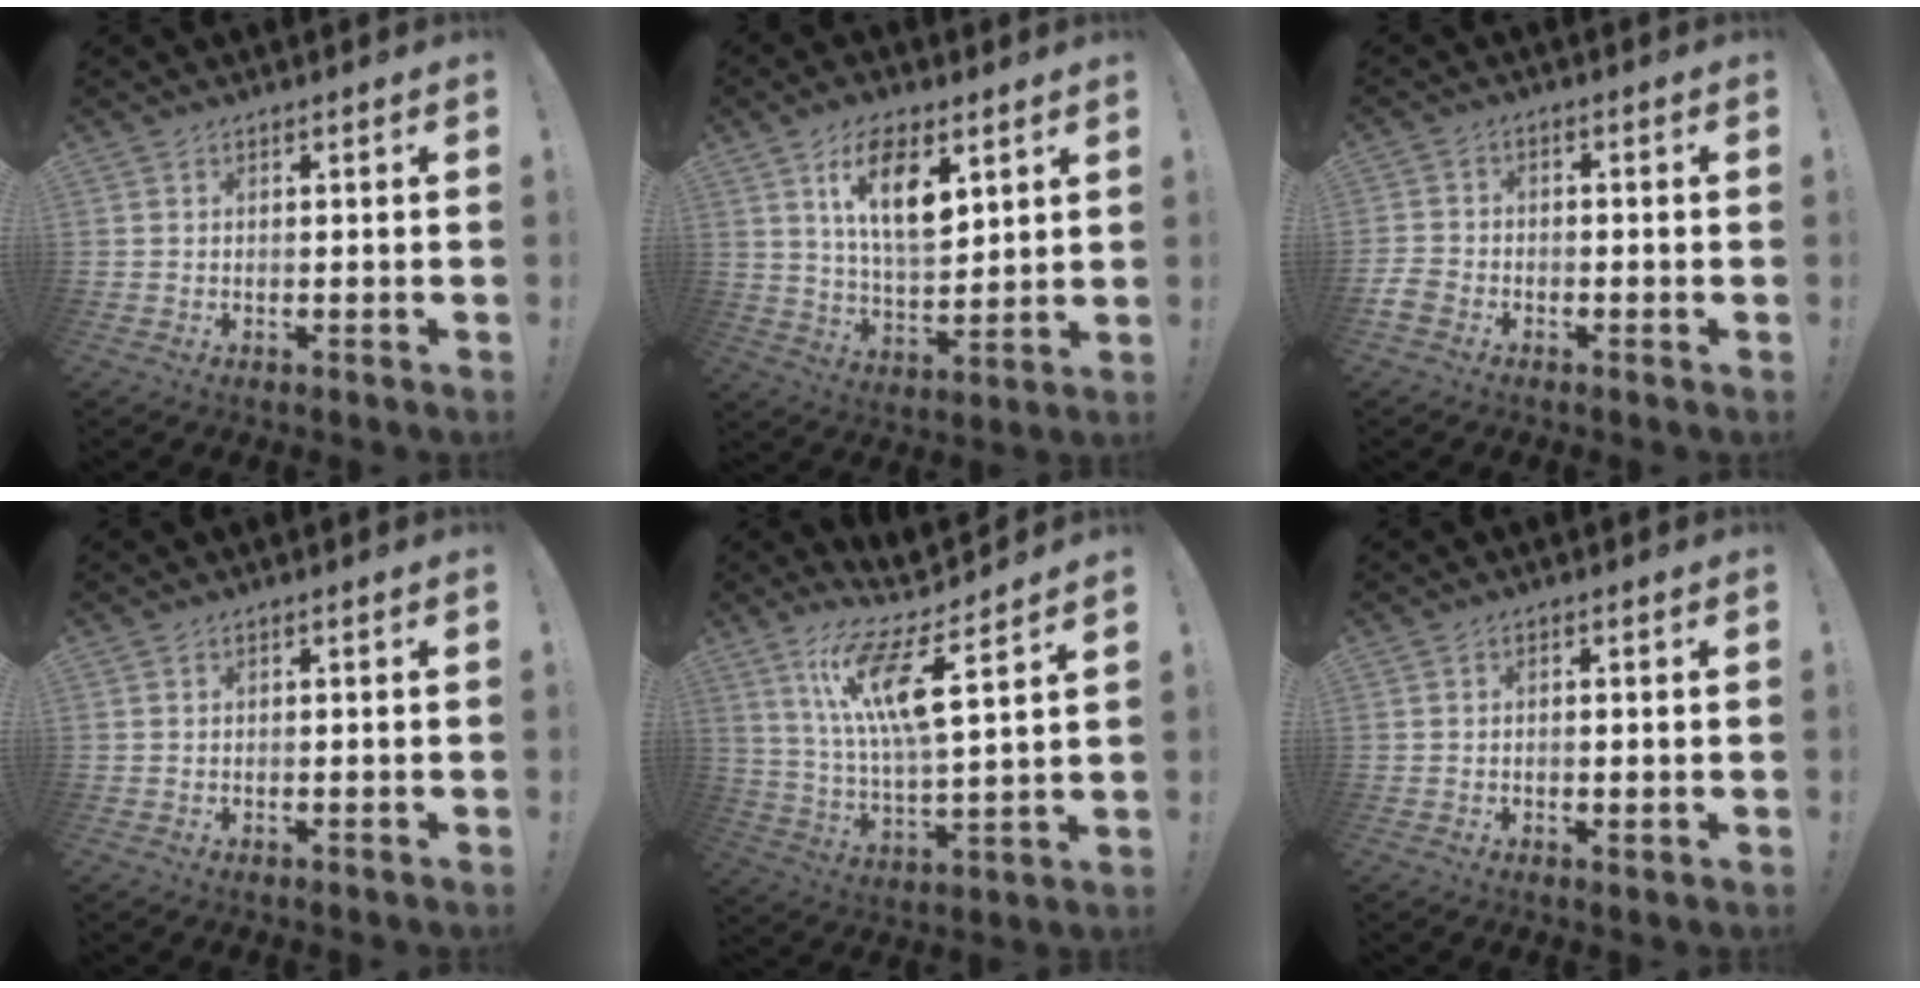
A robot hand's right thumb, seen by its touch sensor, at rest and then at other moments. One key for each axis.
{"total": 13.5, "fx": 6.1, "fy": 6.3, "fz": 10.2, "tx": -0.163, "ty": -0.017, "tz": 0.108}
{"total": 4.6, "fx": -2.8, "fy": 3.1, "fz": 2.0, "tx": -0.059, "ty": 0.006, "tz": -0.052}
{"total": 0.0}
{"total": 15.4, "fx": 9.0, "fy": 2.2, "fz": 12.3, "tx": -0.242, "ty": -0.056, "tz": 0.141}
{"total": 1.0, "fx": -0.2, "fy": 0.4, "fz": 0.8, "tx": -0.011, "ty": 0.000, "tz": -0.004}